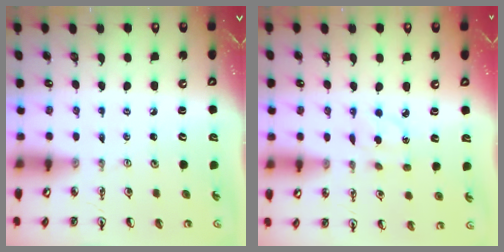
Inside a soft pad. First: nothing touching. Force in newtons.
{"total": 4.0, "press": 3.9, "slide": 0.6}